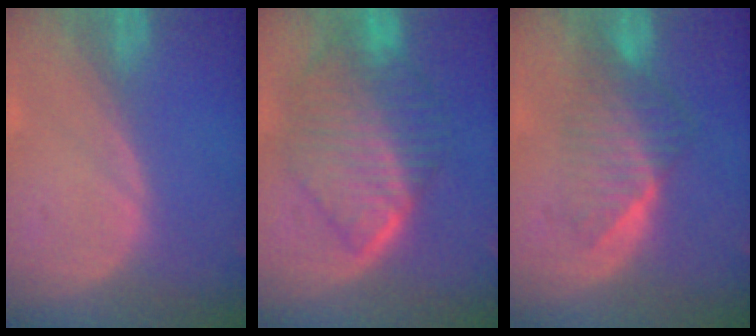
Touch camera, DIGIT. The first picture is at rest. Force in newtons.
{"total": 10.5, "press": 10.5, "slide": 0.9}
{"total": 6.7, "press": 6.1, "slide": 2.8}